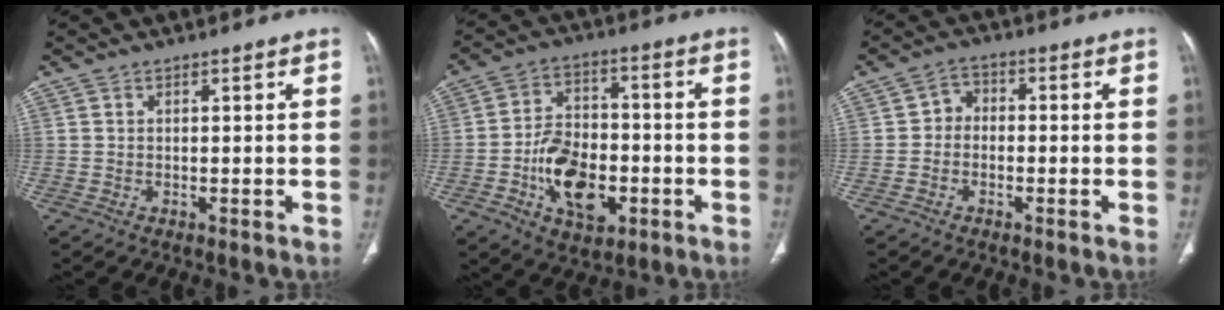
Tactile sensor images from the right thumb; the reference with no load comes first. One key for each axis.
{"total": 13.8, "fx": -4.1, "fy": 8.7, "fz": 9.9, "tx": -0.142, "ty": 0.023, "tz": -0.066}
{"total": 3.6, "fx": -0.9, "fy": 3.0, "fz": 1.8, "tx": -0.011, "ty": 0.017, "tz": -0.028}